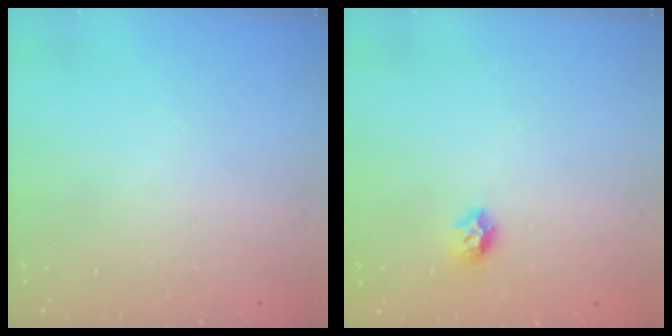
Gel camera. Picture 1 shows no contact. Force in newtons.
{"total": 6.4, "press": 6.3, "slide": 0.8}